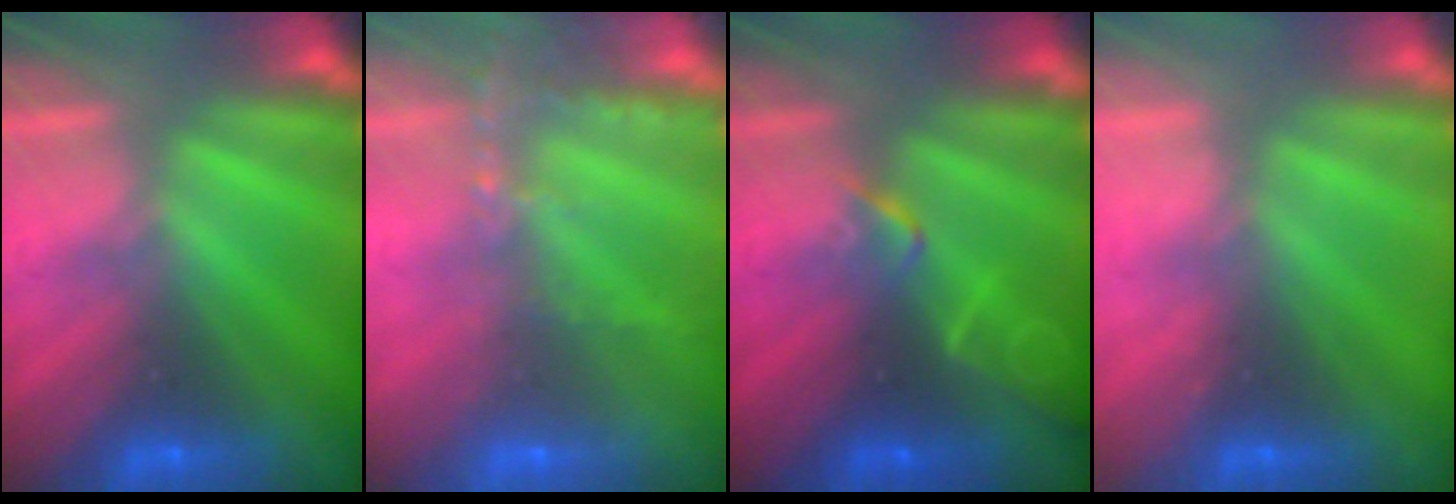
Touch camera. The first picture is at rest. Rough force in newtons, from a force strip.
{"total": 8.2}
{"total": 2.1}
{"total": 2.2}